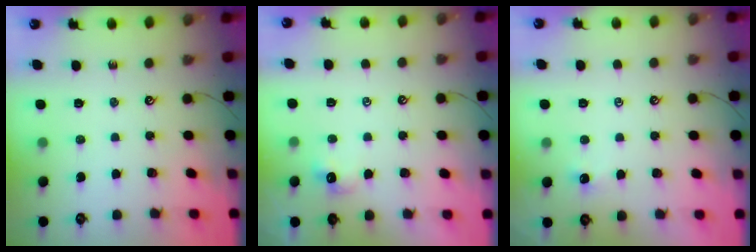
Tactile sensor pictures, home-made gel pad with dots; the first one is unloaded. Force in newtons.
{"total": 2.3, "press": 2.2, "slide": 0.4}
{"total": 1.1, "press": 1.1, "slide": 0.3}